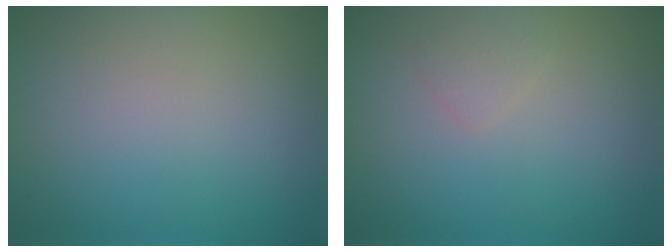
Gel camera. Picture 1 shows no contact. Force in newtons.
{"total": 0.8, "press": 0.8, "slide": 0.1}